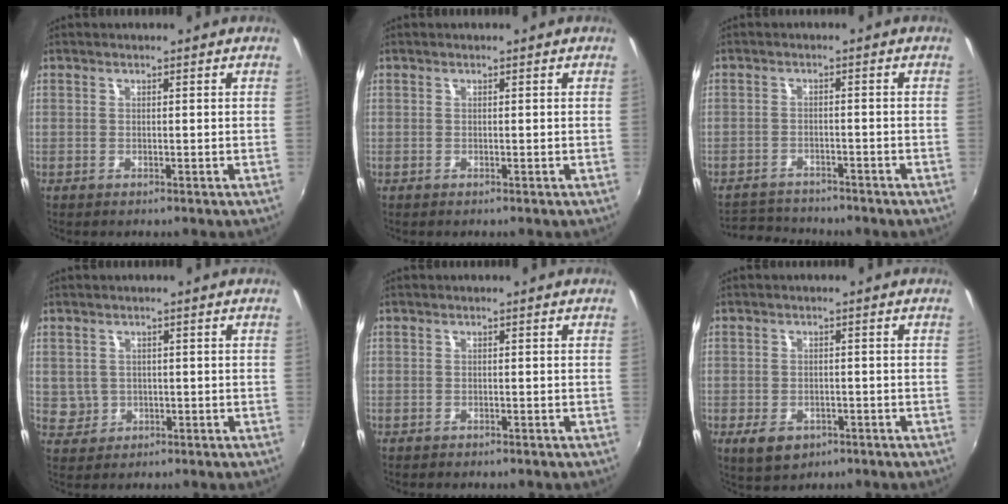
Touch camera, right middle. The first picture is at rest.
{"total": 0.0}
{"total": 6.8, "force": [-6.4, 1.8, 1.3], "torque": [-0.048, -0.001, -0.101]}
{"total": 3.4, "force": [0.1, 3.3, 0.7], "torque": [-0.011, 0.003, 0.008]}
{"total": 1.1, "force": [-0.9, 0.5, 0.3], "torque": [-0.011, -0.003, -0.014]}
{"total": 5.7, "force": [-2.9, 3.7, 3.2], "torque": [-0.072, -0.015, -0.044]}